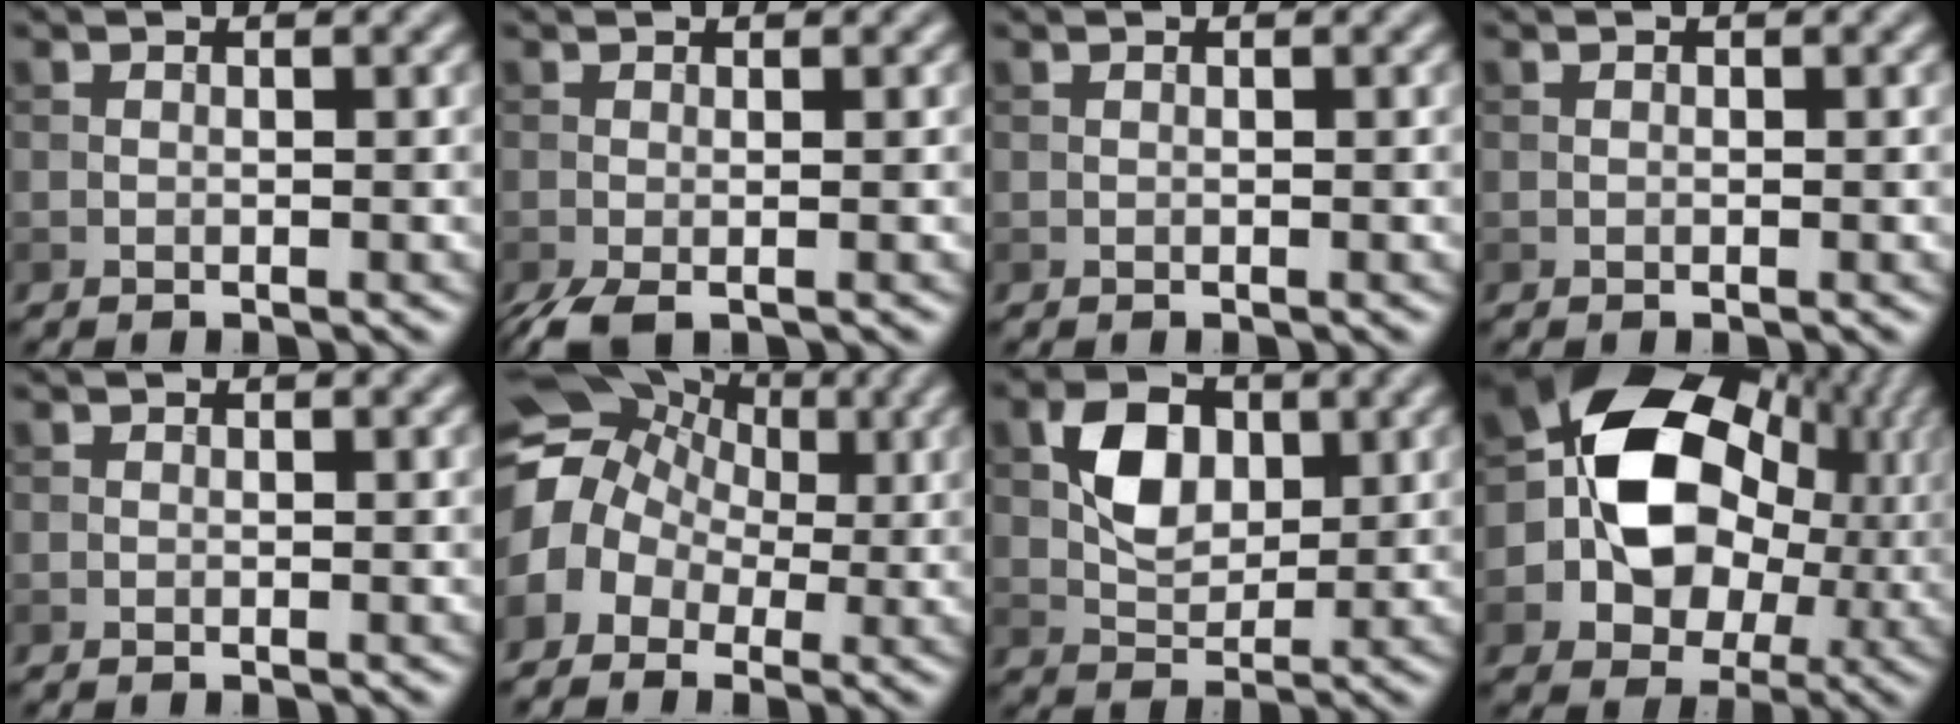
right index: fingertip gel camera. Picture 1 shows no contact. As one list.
[{"total": 2.4, "force": [-1.2, 0.5, 2.0], "torque": [-0.044, -0.008, -0.030]}, {"total": 0.0}, {"total": 0.0}, {"total": 0.0}, {"total": 8.2, "force": [-0.4, 6.8, 4.6], "torque": [-0.083, 0.012, -0.022]}, {"total": 5.0, "force": [1.3, 3.5, 3.4], "torque": [-0.056, 0.005, 0.019]}, {"total": 14.1, "force": [1.0, 10.9, 8.8], "torque": [-0.158, 0.002, 0.006]}]